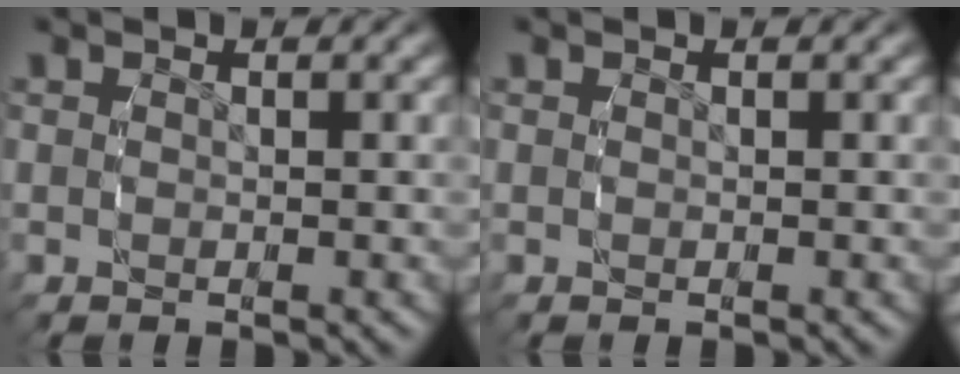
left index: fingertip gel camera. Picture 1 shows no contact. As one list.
[{"total": 0.0}]